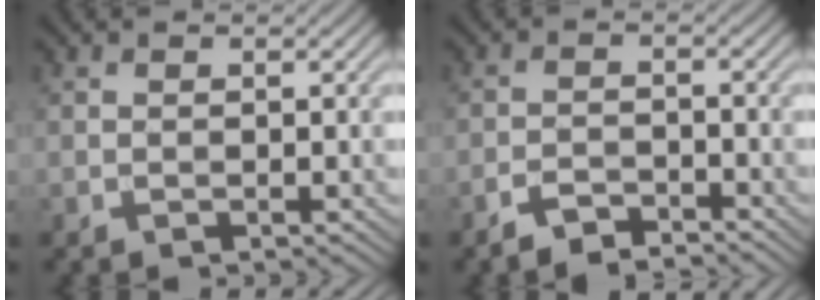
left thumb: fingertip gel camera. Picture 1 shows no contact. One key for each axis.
{"total": 2.7, "fx": -2.6, "fy": 0.3, "fz": 0.6, "tx": -0.015, "ty": 0.004, "tz": -0.055}